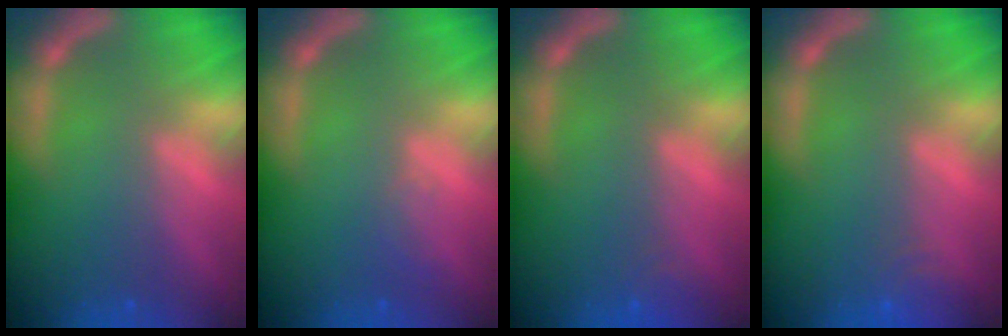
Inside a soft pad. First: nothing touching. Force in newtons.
{"total": 1.0}
{"total": 1.4}
{"total": 3.0}